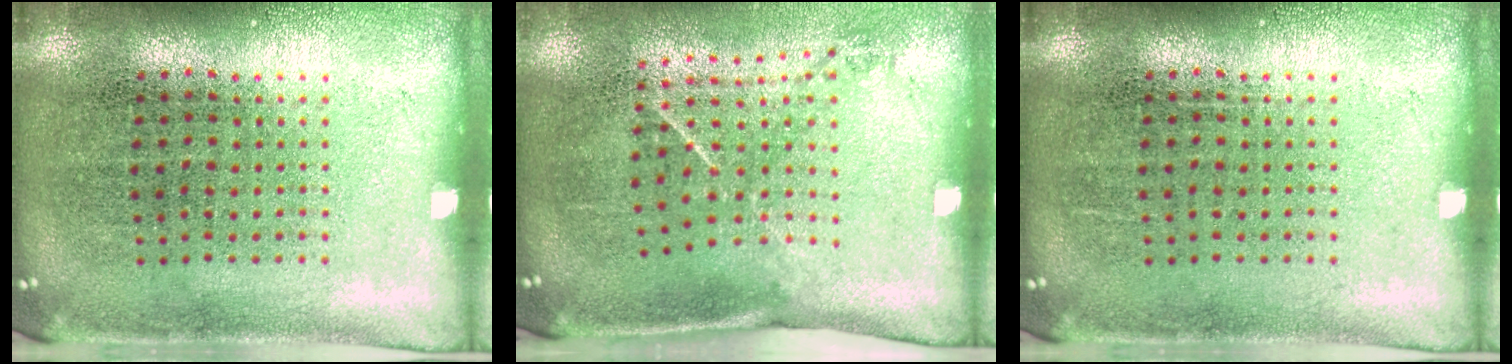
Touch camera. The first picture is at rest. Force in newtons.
{"total": 1.5, "press": 1.0, "slide": 1.1}
{"total": 0.0}